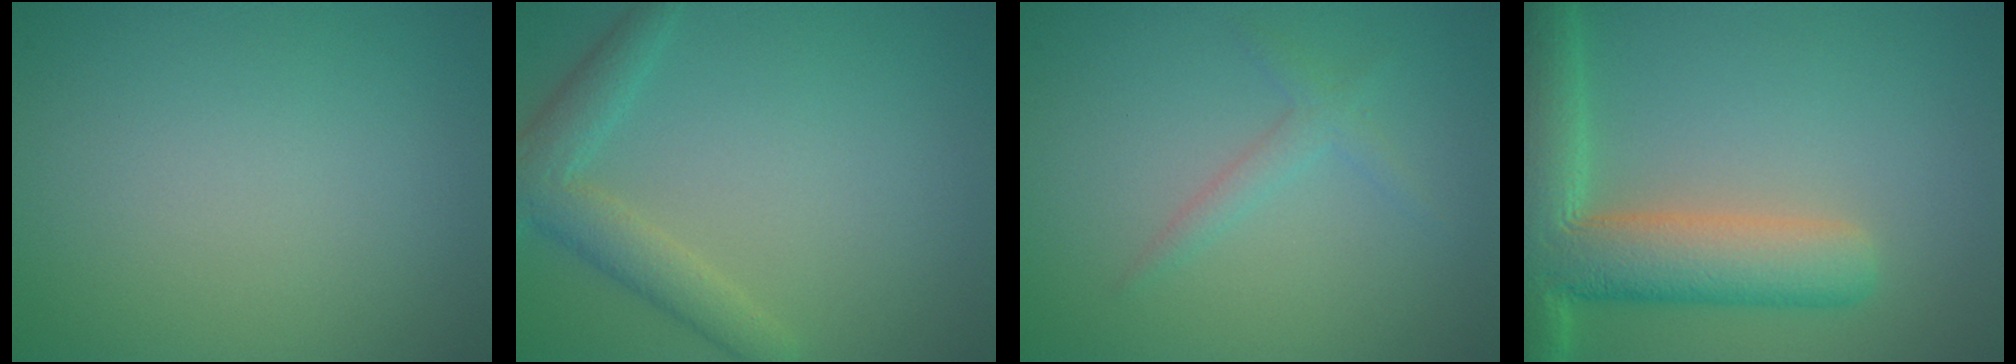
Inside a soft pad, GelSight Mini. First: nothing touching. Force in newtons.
{"total": 3.4, "press": 3.4, "slide": 0.1}
{"total": 1.4, "press": 1.4, "slide": 0.1}
{"total": 9.7, "press": 9.6, "slide": 1.2}